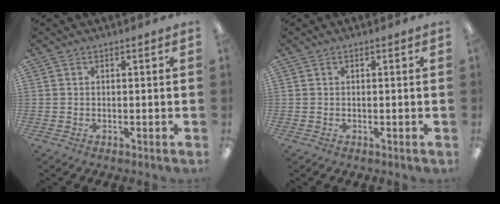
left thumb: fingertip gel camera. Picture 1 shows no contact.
{"total": 0.0}